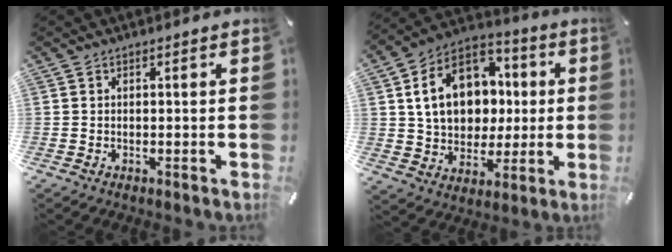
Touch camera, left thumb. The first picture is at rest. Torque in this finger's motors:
{"motor_torque": [1.91, 3.09, 1.24, 0.11, 0.56]}